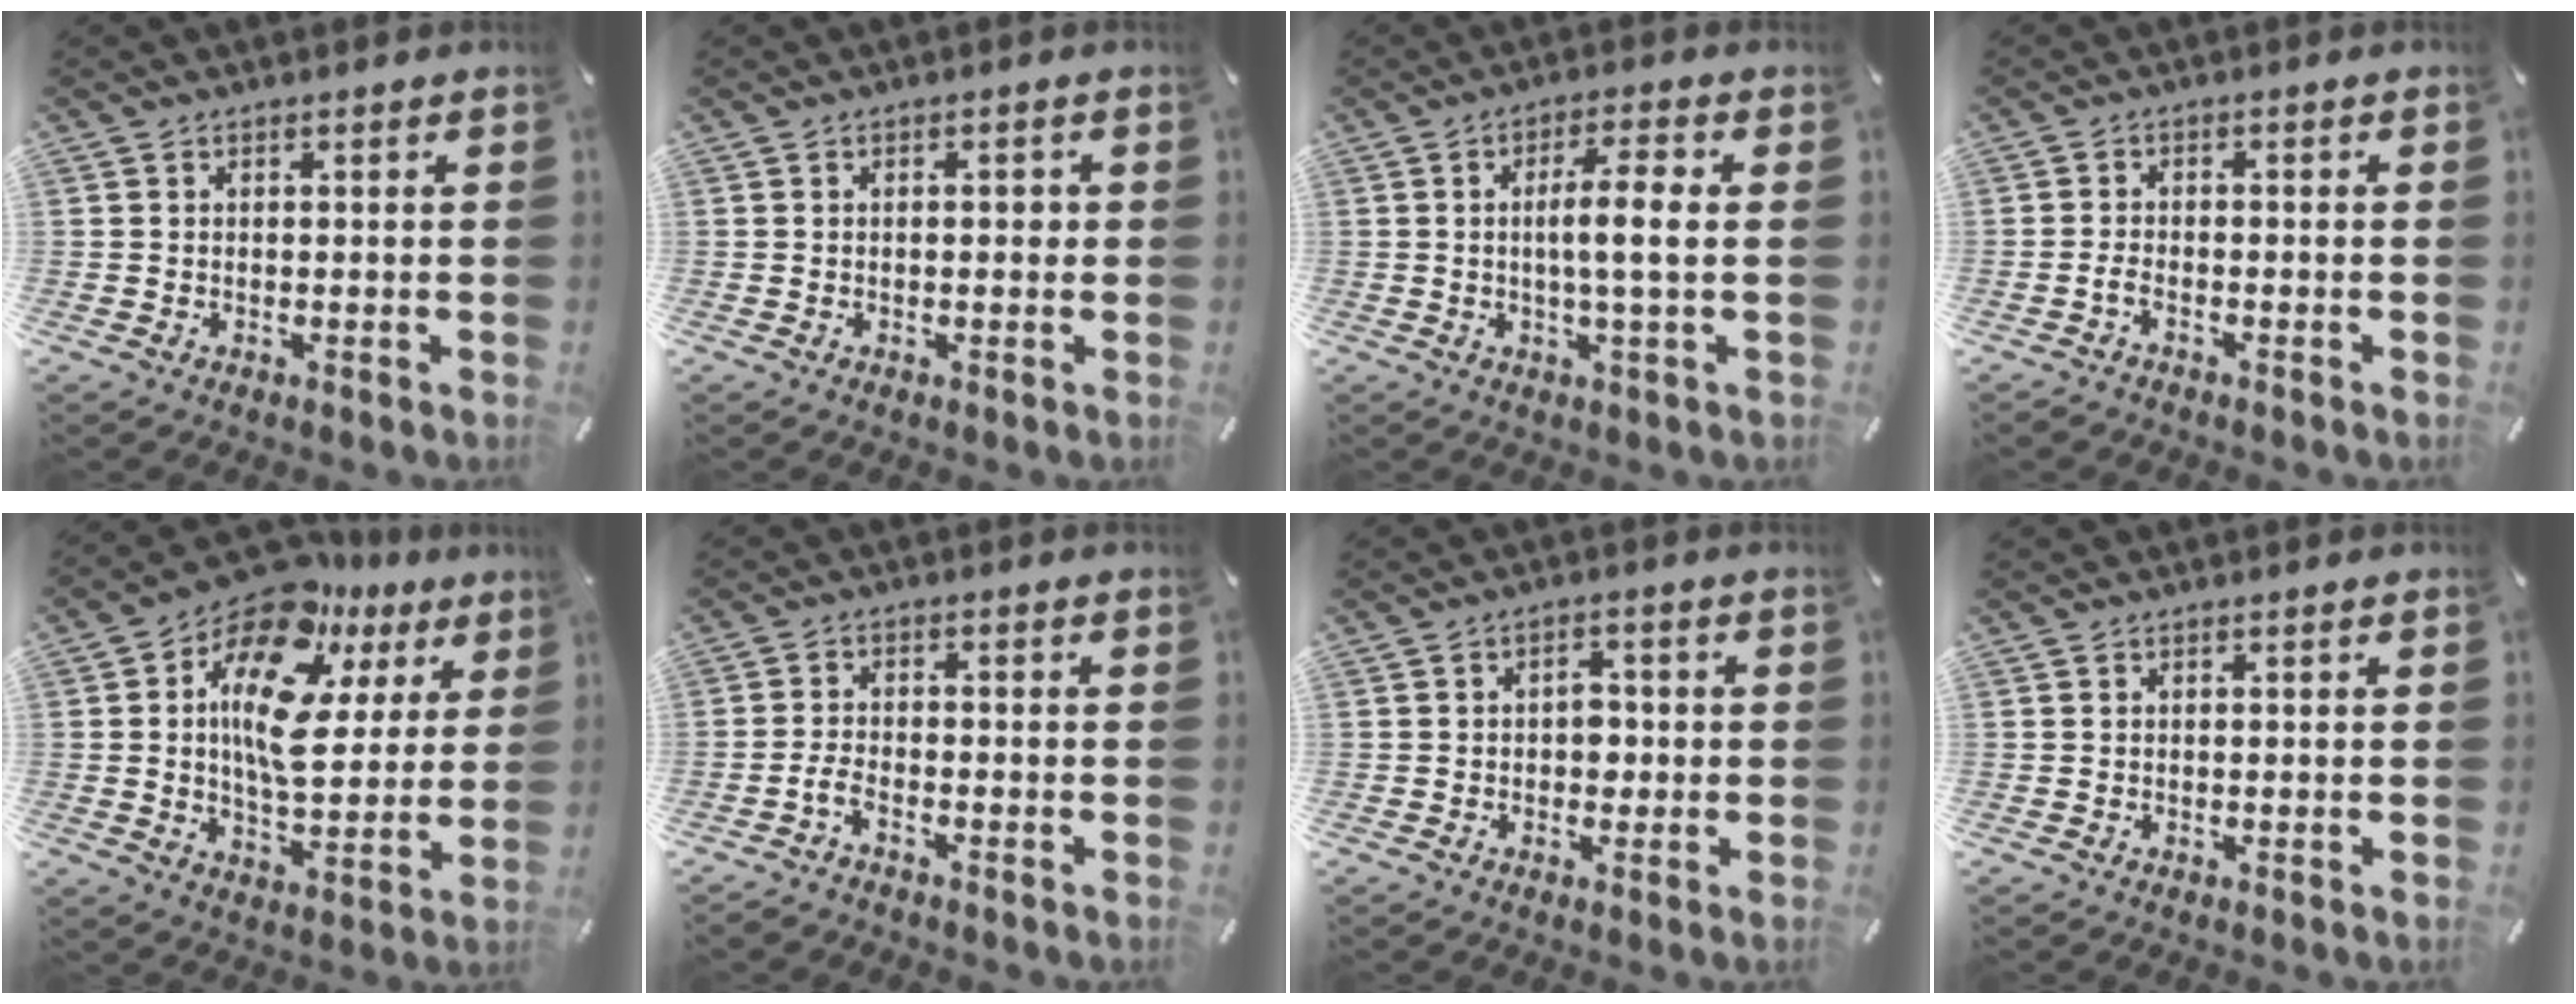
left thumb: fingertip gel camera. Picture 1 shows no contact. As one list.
[{"total": 1.6, "force": [-0.1, 0.7, 1.4], "torque": [-0.018, 0.001, -0.005]}, {"total": 8.2, "force": [0.4, 1.2, 8.1], "torque": [-0.140, 0.003, 0.000]}, {"total": 2.0, "force": [-1.3, 0.8, 1.3], "torque": [-0.030, 0.002, -0.027]}, {"total": 17.5, "force": [7.6, 9.7, 12.4], "torque": [-0.221, -0.054, 0.129]}, {"total": 3.0, "force": [-2.2, 1.1, 1.8], "torque": [-0.043, 0.006, -0.044]}, {"total": 3.5, "force": [-0.3, 2.6, 2.4], "torque": [-0.030, 0.003, -0.012]}, {"total": 0.0}]